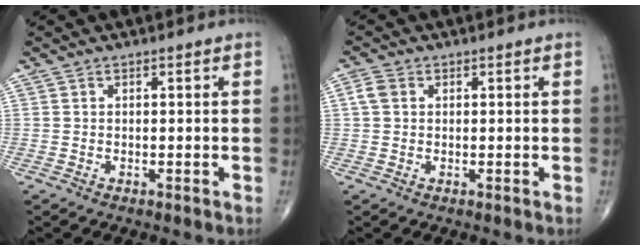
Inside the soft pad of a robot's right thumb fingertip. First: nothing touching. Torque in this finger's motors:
{"motor_torque": [-0.31, 0.31, 0.04, 0.01, 0.00]}